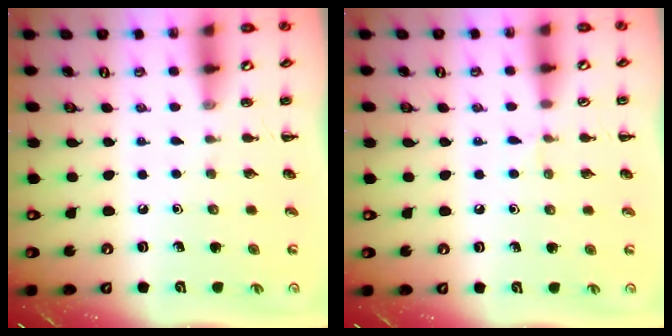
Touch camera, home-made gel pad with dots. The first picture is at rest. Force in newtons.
{"total": 4.0, "press": 3.7, "slide": 1.3}